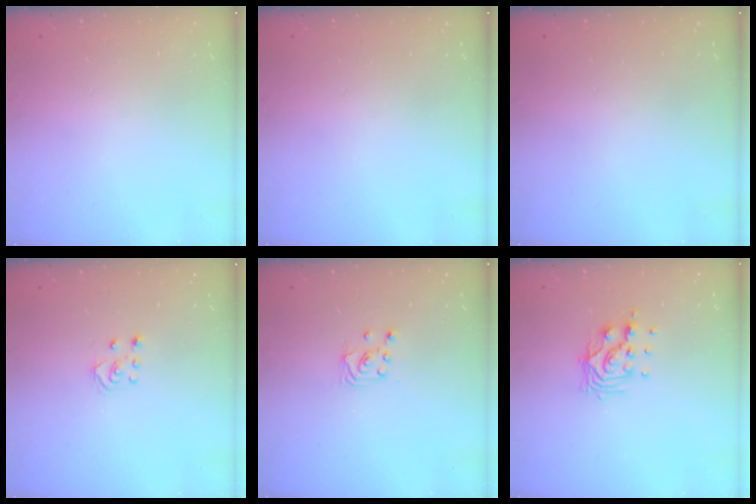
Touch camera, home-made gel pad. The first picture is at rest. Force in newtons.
{"total": 0.0}
{"total": 0.0}
{"total": 4.0, "press": 4.0, "slide": 0.3}
{"total": 2.0, "press": 2.0, "slide": 0.2}
{"total": 9.7, "press": 9.6, "slide": 0.8}